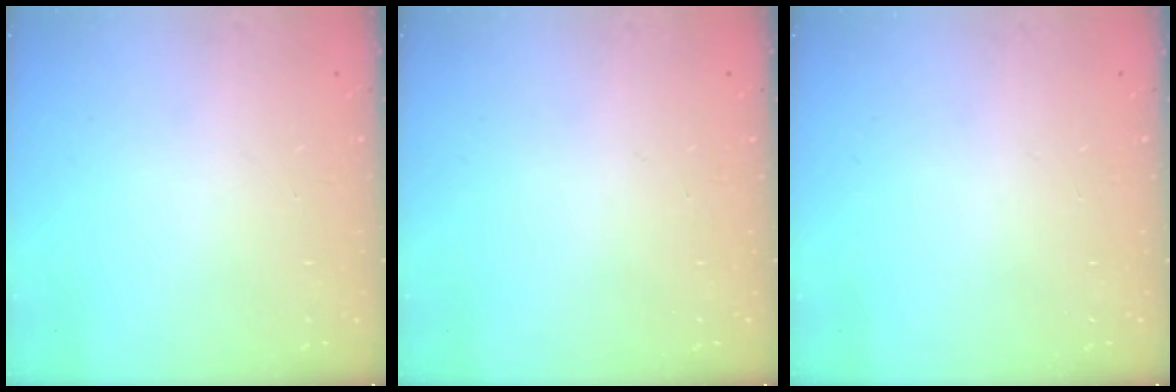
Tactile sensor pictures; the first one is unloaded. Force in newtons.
{"total": 0.0}
{"total": 0.0}